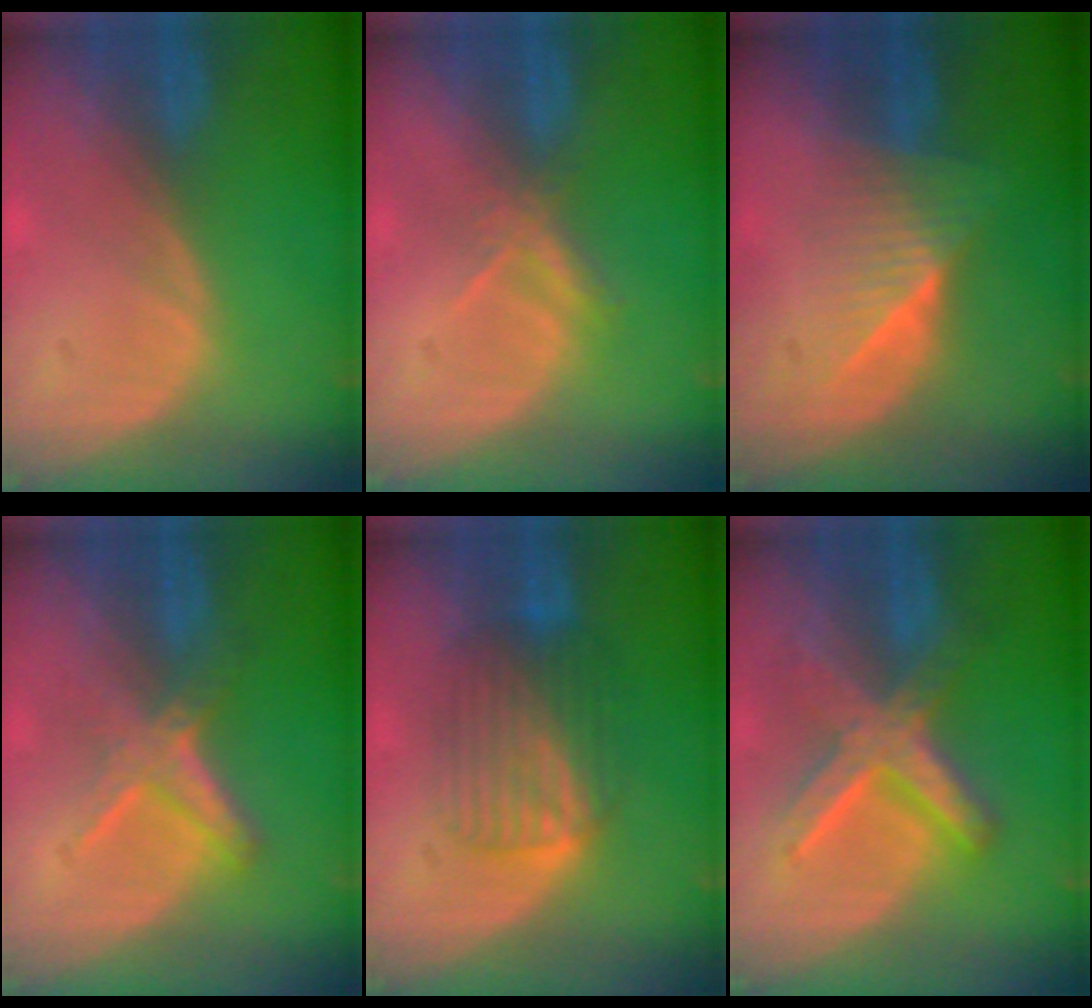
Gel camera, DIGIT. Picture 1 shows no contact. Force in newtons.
{"total": 2.6, "press": 2.5, "slide": 0.9}
{"total": 6.3, "press": 5.5, "slide": 3.0}
{"total": 5.4, "press": 5.2, "slide": 1.3}
{"total": 6.7, "press": 6.6, "slide": 0.6}
{"total": 8.6, "press": 8.6, "slide": 0.7}